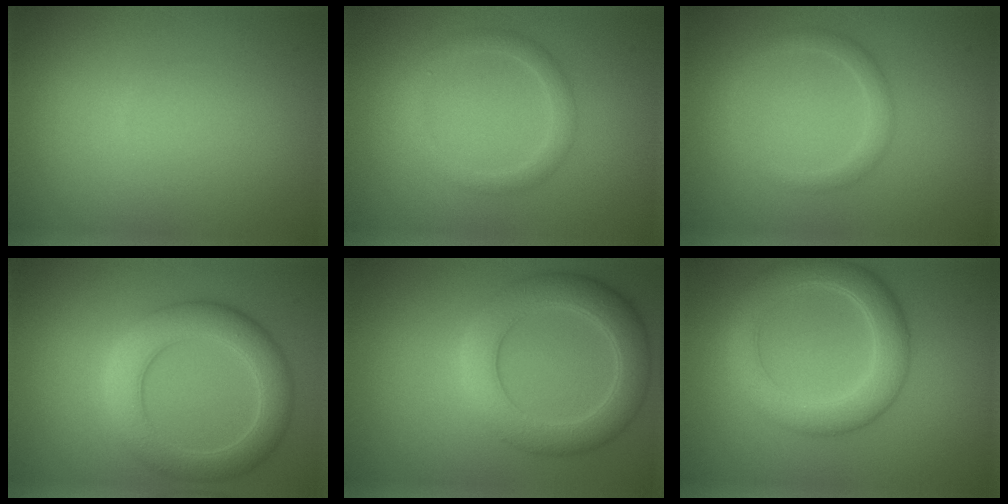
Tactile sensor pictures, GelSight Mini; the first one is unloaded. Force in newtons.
{"total": 1.9, "press": 1.9, "slide": 0.1}
{"total": 1.7, "press": 1.7, "slide": 0.1}
{"total": 5.4, "press": 5.4, "slide": 0.1}
{"total": 5.4, "press": 5.4, "slide": 0.1}
{"total": 5.1, "press": 5.1, "slide": 0.1}